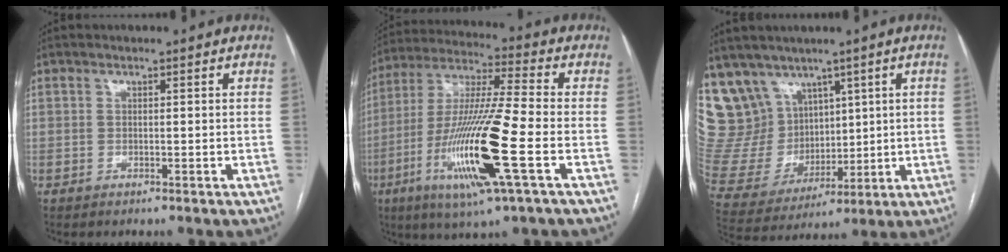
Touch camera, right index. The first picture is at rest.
{"total": 18.8, "force": [-6.1, 0.5, 17.8], "torque": [-0.370, -0.025, -0.116]}
{"total": 15.1, "force": [9.8, 10.9, 3.6], "torque": [-0.096, 0.056, 0.219]}